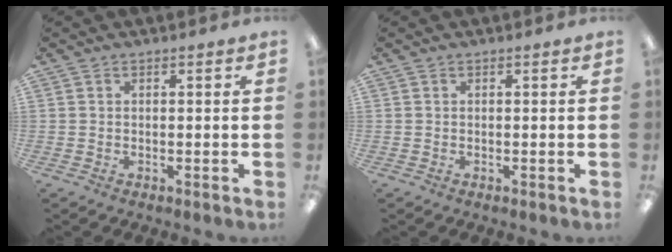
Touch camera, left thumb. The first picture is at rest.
{"total": 0.0}